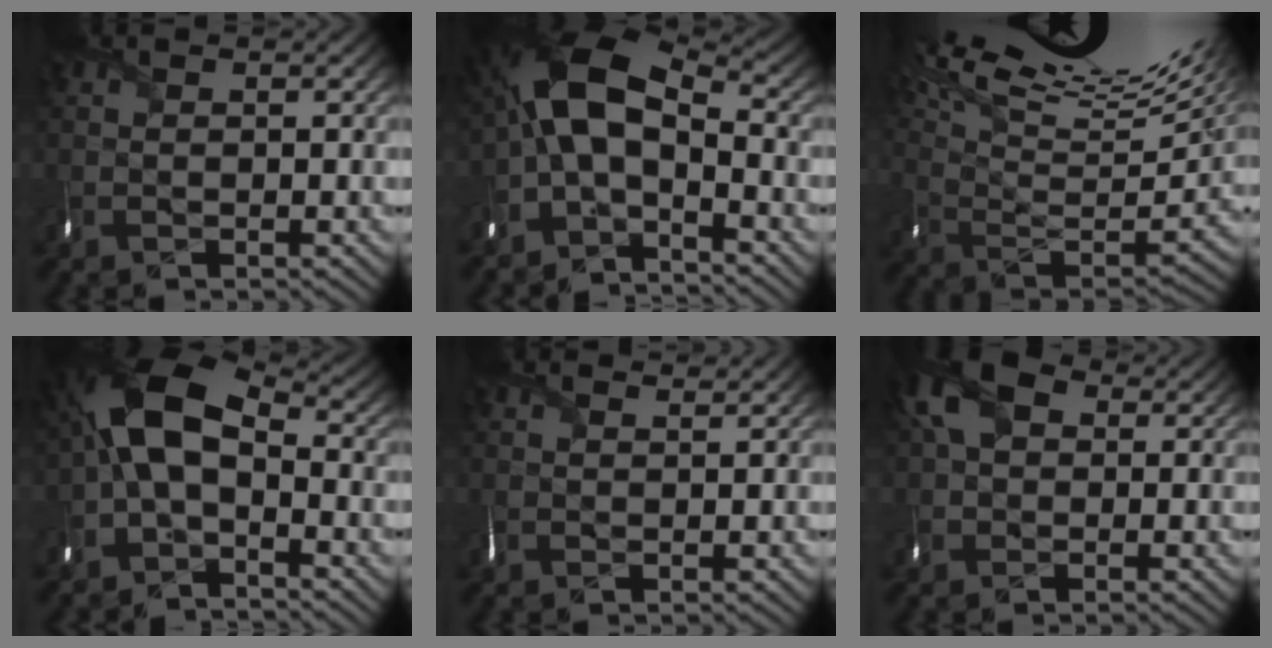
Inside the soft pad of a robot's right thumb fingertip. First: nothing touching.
{"total": 11.6, "force": [-1.6, 5.7, 9.9], "torque": [-0.205, 0.024, -0.058]}
{"total": 19.9, "force": [13.4, 5.6, 13.6], "torque": [-0.287, 0.041, 0.199]}
{"total": 10.1, "force": [-1.2, 5.3, 8.5], "torque": [-0.180, 0.027, -0.048]}
{"total": 2.4, "force": [2.1, 0.2, 1.2], "torque": [-0.033, 0.010, 0.031]}
{"total": 6.9, "force": [1.9, 4.7, 4.6], "torque": [-0.109, 0.017, 0.026]}